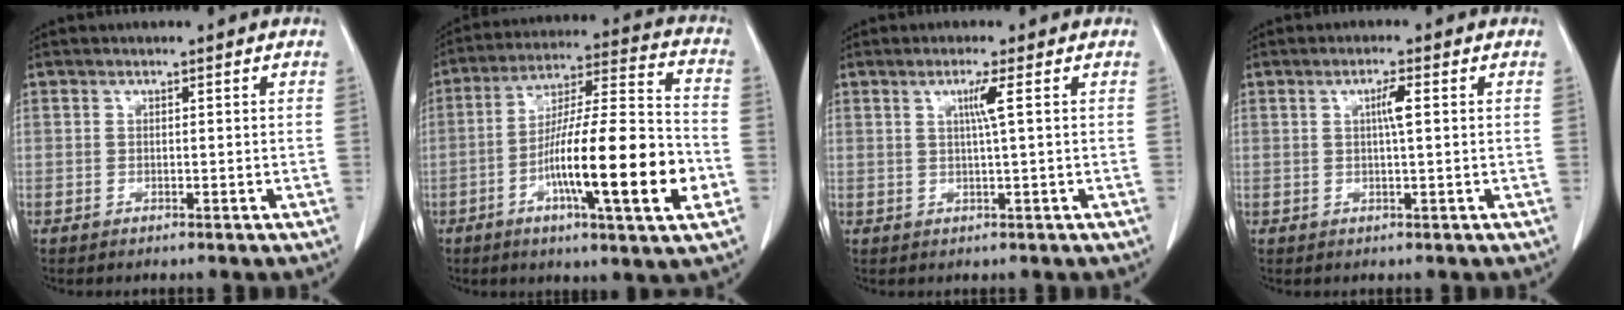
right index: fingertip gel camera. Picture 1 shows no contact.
{"total": 19.7, "force": [-5.8, 1.3, 18.8], "torque": [-0.305, -0.006, -0.093]}
{"total": 2.6, "force": [0.8, -0.6, 2.4], "torque": [-0.047, -0.001, 0.015]}
{"total": 2.5, "force": [0.5, 0.1, 2.5], "torque": [-0.044, 0.002, 0.009]}